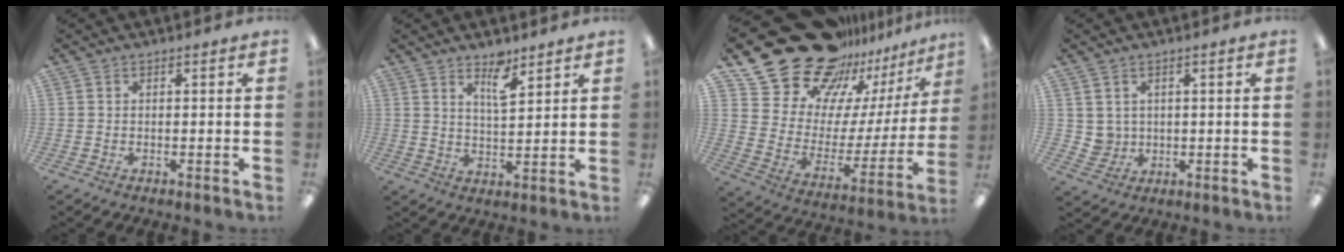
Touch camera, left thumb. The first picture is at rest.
{"total": 6.4, "force": [4.6, 2.1, 3.9], "torque": [-0.056, -0.027, 0.076]}
{"total": 26.1, "force": [21.0, 12.9, 8.6], "torque": [-0.148, -0.152, 0.392]}
{"total": 3.6, "force": [2.1, 3.0, 0.0], "torque": [-0.005, -0.008, 0.039]}